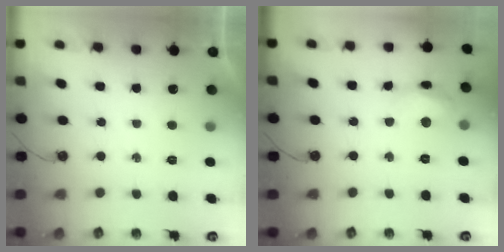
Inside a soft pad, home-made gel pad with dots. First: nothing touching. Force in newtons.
{"total": 12.1, "press": 12.1, "slide": 0.9}